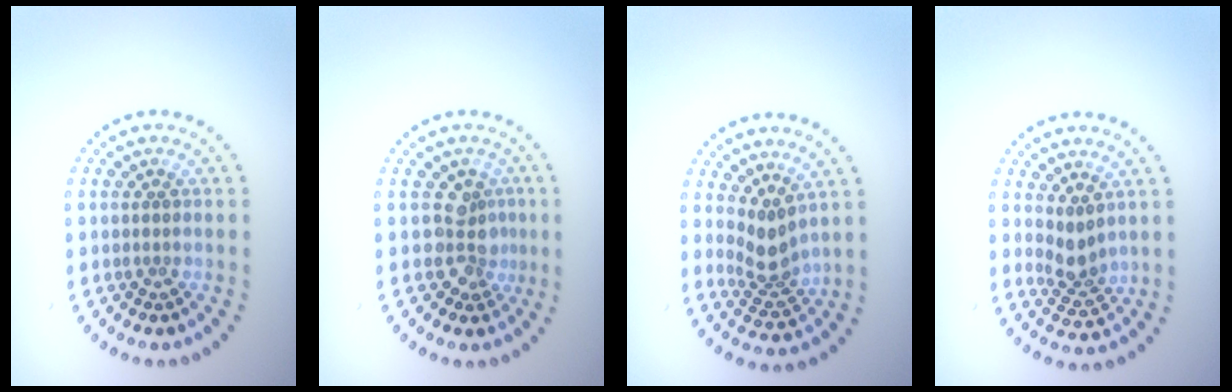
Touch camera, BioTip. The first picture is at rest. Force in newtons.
{"total": 2.8, "press": 2.2, "slide": 1.7}
{"total": 2.8, "press": 2.0, "slide": 1.9}
{"total": 2.2, "press": 1.8, "slide": 1.3}